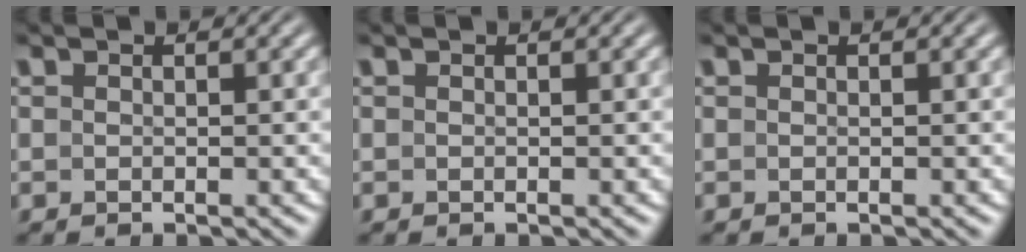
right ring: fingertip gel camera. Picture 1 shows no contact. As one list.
[{"total": 0.0}, {"total": 0.0}]